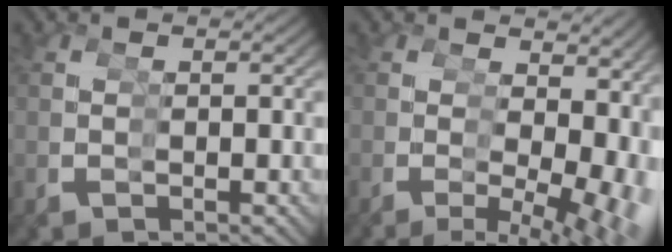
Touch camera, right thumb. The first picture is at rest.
{"total": 7.9, "force": [-1.5, 4.7, 6.1], "torque": [-0.065, -0.029, -0.016]}